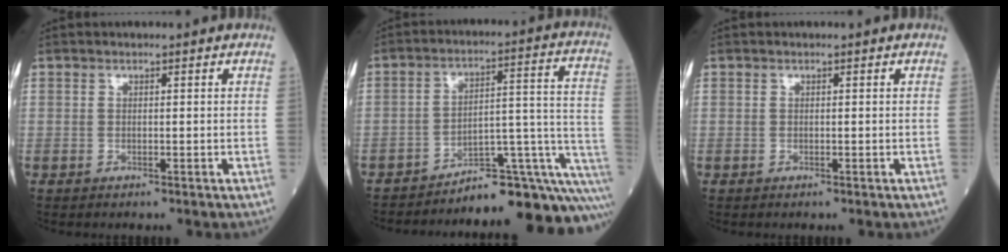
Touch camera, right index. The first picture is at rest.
{"total": 16.7, "force": [-15.2, 1.5, 6.6], "torque": [-0.016, 0.059, -0.208]}
{"total": 0.0}